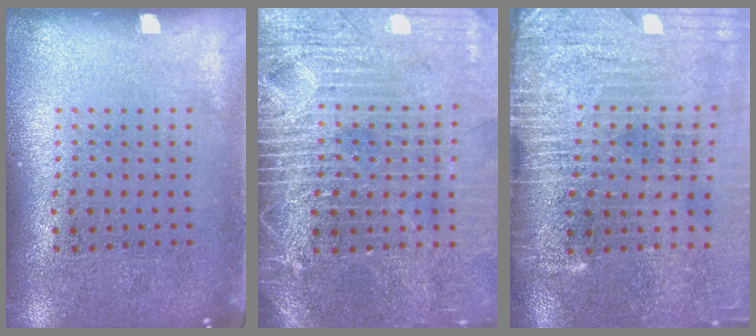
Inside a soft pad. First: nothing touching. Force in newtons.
{"total": 4.3, "press": 3.7, "slide": 2.1}
{"total": 4.1, "press": 3.5, "slide": 2.0}